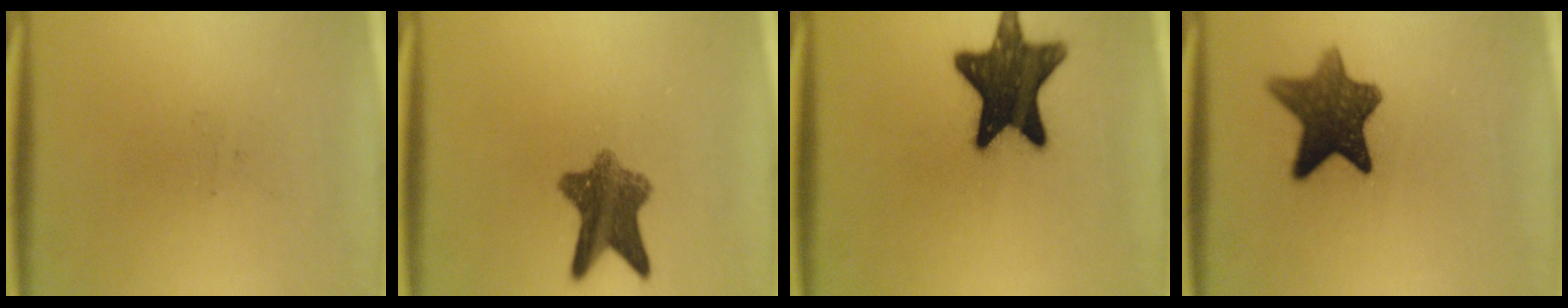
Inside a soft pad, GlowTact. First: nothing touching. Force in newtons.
{"total": 8.2}
{"total": 14.7}
{"total": 10.0}